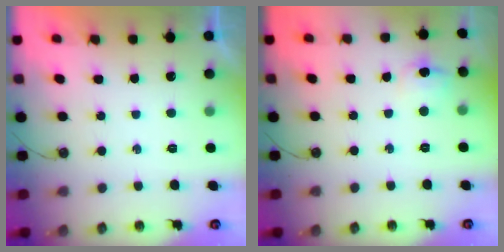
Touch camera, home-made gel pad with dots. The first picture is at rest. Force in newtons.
{"total": 6.6, "press": 6.6, "slide": 0.7}